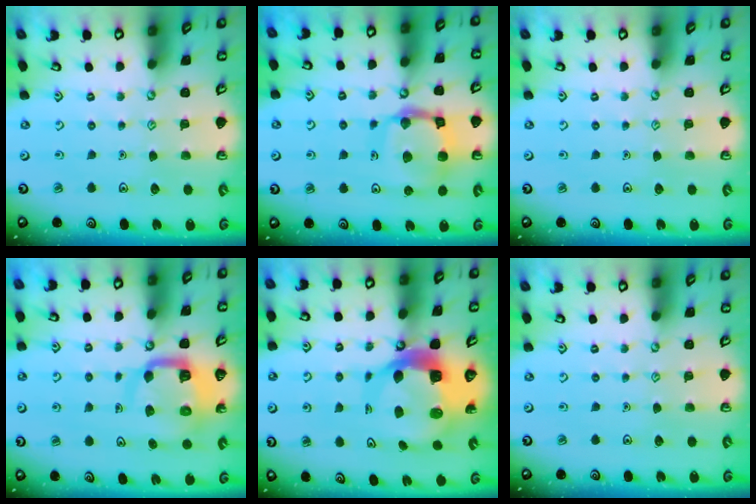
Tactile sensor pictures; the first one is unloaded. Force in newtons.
{"total": 14.6, "press": 14.5, "slide": 1.6}
{"total": 0.0}
{"total": 9.1, "press": 9.0, "slide": 1.1}
{"total": 11.8, "press": 11.6, "slide": 1.8}
{"total": 0.0}